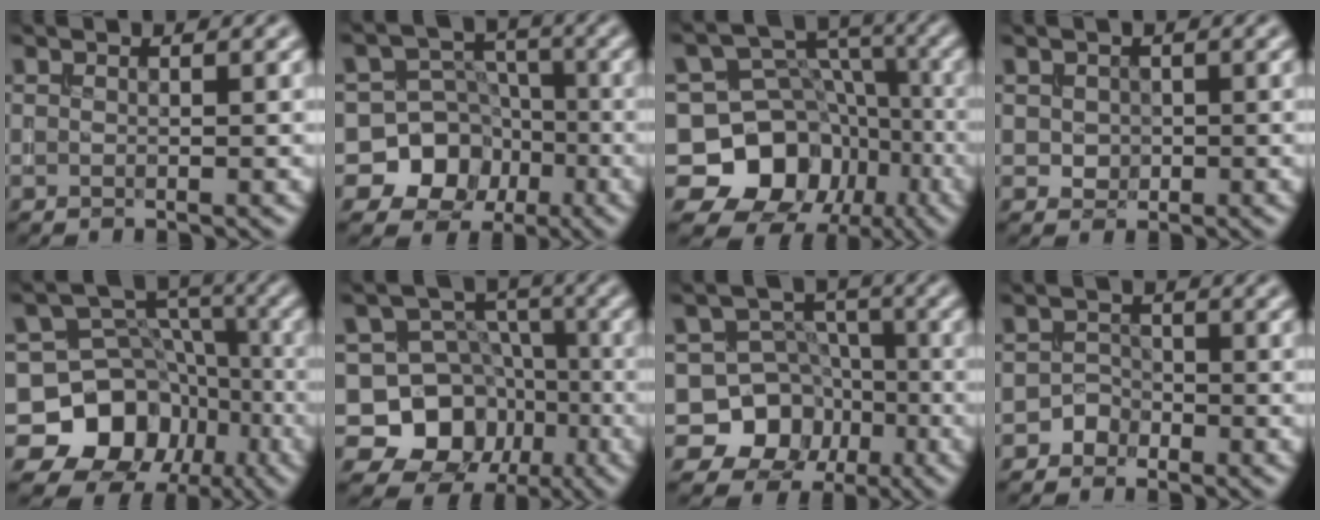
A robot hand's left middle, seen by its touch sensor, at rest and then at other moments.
{"total": 9.3, "force": [-3.7, 8.3, 1.9], "torque": [-0.019, 0.002, -0.085]}
{"total": 11.7, "force": [-4.2, 10.0, 4.4], "torque": [-0.076, 0.018, -0.097]}
{"total": 1.0, "force": [0.0, 1.0, 0.3], "torque": [-0.004, -0.004, 0.003]}
{"total": 11.8, "force": [-4.5, 10.2, 3.8], "torque": [-0.075, 0.015, -0.112]}
{"total": 10.2, "force": [-3.4, 9.0, 3.5], "torque": [-0.050, 0.016, -0.088]}
{"total": 9.4, "force": [-3.6, 8.4, 2.0], "torque": [-0.020, 0.012, -0.084]}
{"total": 1.4, "force": [-1.1, 0.9, -0.3], "torque": [0.015, 0.010, -0.018]}